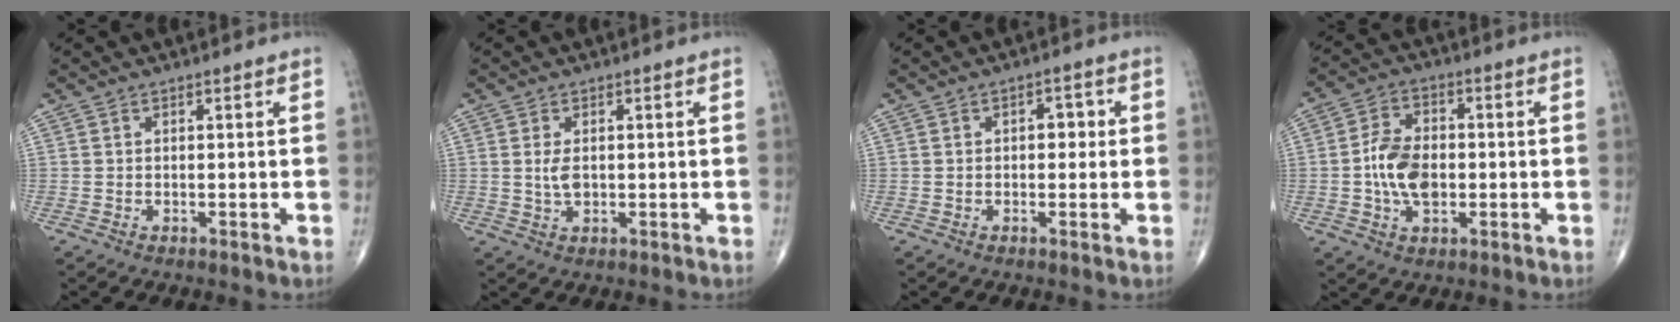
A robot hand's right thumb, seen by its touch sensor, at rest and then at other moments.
{"total": 3.1, "force": [0.3, 1.7, 2.5], "torque": [-0.049, -0.006, 0.009]}
{"total": 2.9, "force": [0.3, 1.9, 2.2], "torque": [-0.018, 0.008, -0.001]}
{"total": 9.5, "force": [-1.0, 6.0, 7.3], "torque": [-0.123, 0.010, -0.022]}